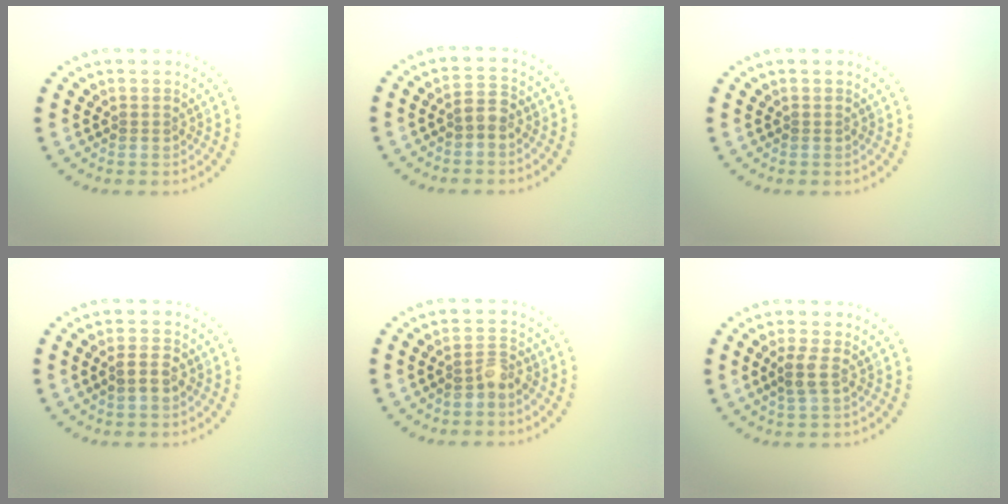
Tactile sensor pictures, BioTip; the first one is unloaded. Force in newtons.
{"total": 1.7, "press": 1.6, "slide": 0.6}
{"total": 0.0}
{"total": 1.7, "press": 1.7, "slide": 0.6}
{"total": 2.0, "press": 1.6, "slide": 1.1}
{"total": 1.7, "press": 1.5, "slide": 0.8}